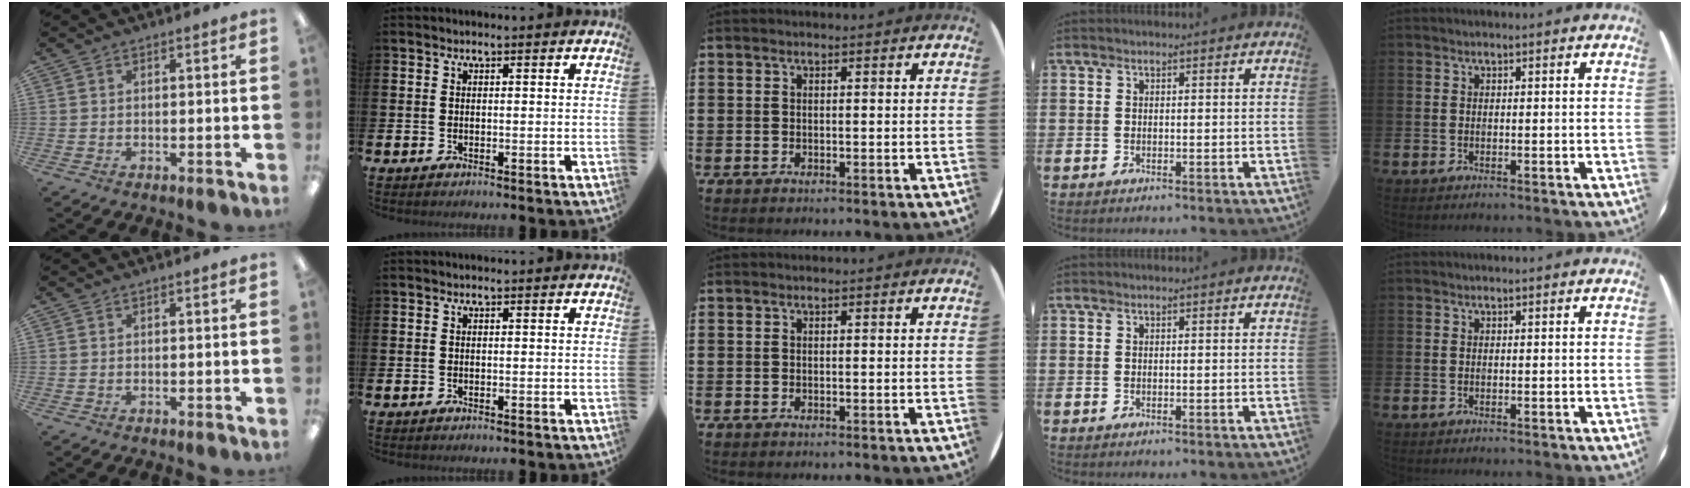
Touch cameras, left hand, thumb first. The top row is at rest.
{}